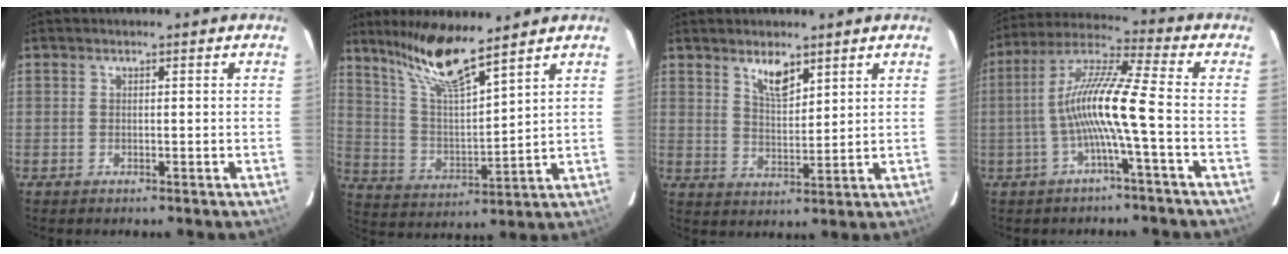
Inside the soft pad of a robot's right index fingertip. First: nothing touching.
{"total": 13.1, "force": [10.4, 1.0, 7.9], "torque": [-0.144, 0.000, 0.207]}
{"total": 5.5, "force": [3.8, 2.0, 3.4], "torque": [-0.057, -0.003, 0.072]}
{"total": 11.3, "force": [-2.7, -0.5, 10.9], "torque": [-0.218, 0.013, -0.051]}